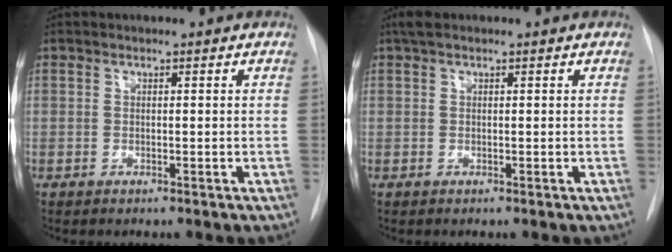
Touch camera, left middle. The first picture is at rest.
{"total": 1.7, "force": [1.2, 0.5, 1.1], "torque": [-0.022, 0.019, 0.020]}